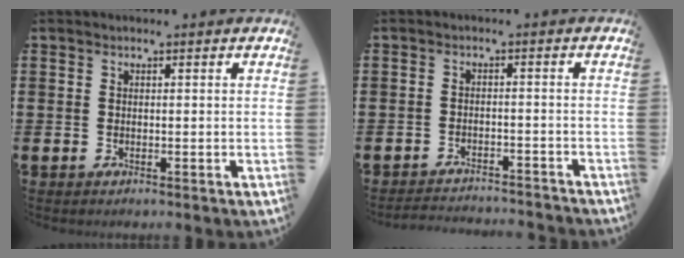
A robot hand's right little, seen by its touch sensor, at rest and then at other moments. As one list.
[{"total": 2.4, "force": [-2.4, -0.1, 0.0], "torque": [-0.003, 0.003, -0.051]}]